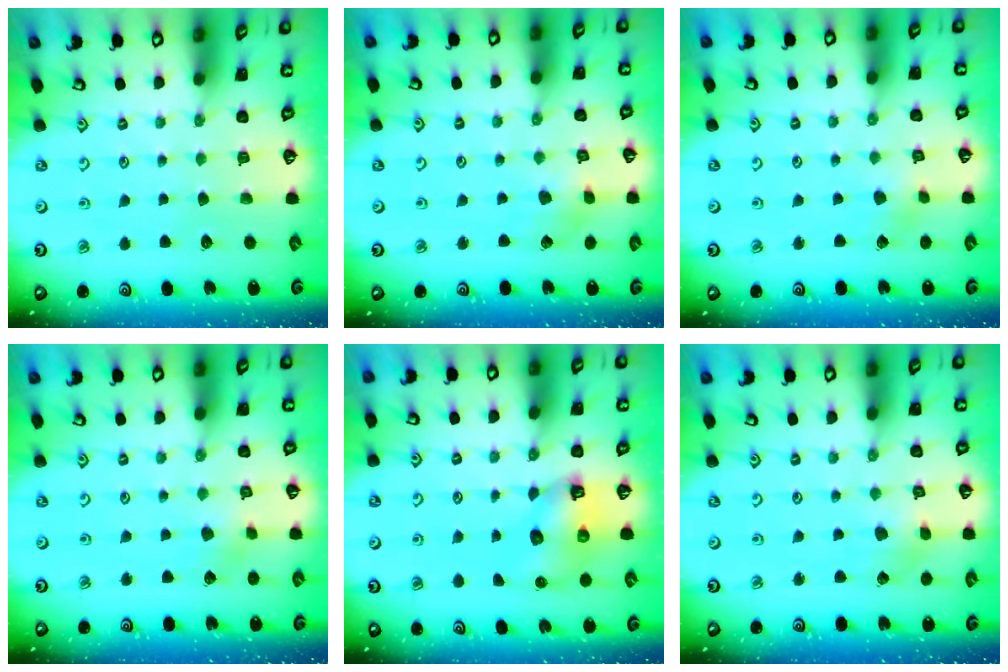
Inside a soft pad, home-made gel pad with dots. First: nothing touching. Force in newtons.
{"total": 3.3, "press": 3.3, "slide": 0.4}
{"total": 2.5, "press": 2.4, "slide": 0.7}
{"total": 2.9, "press": 2.8, "slide": 0.8}
{"total": 7.0, "press": 7.0, "slide": 0.9}
{"total": 3.0, "press": 2.9, "slide": 0.5}